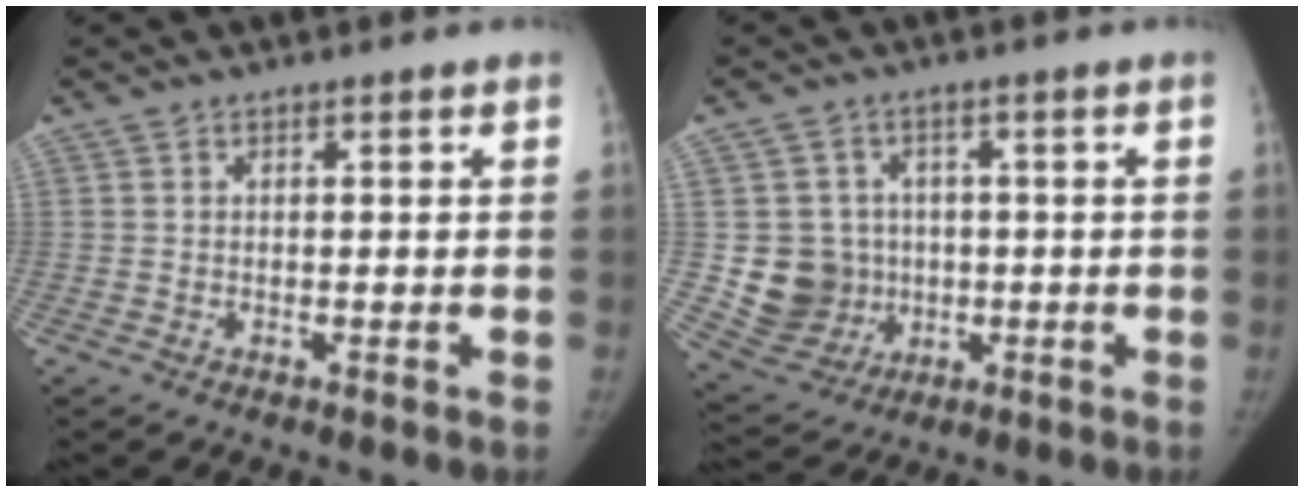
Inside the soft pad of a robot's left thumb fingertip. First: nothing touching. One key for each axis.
{"total": 9.7, "fx": -0.2, "fy": 9.3, "fz": 2.9, "tx": -0.020, "ty": 0.005, "tz": 0.013}